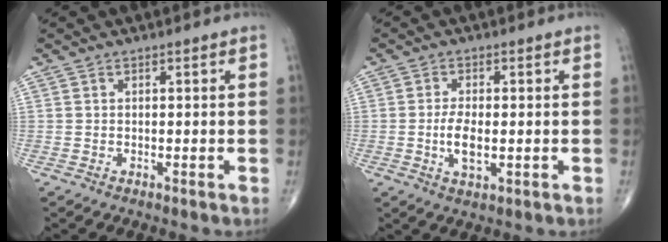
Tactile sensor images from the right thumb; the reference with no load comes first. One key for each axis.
{"total": 4.9, "fx": -0.7, "fy": 2.1, "fz": 4.4, "tx": -0.084, "ty": -0.007, "tz": -0.012}